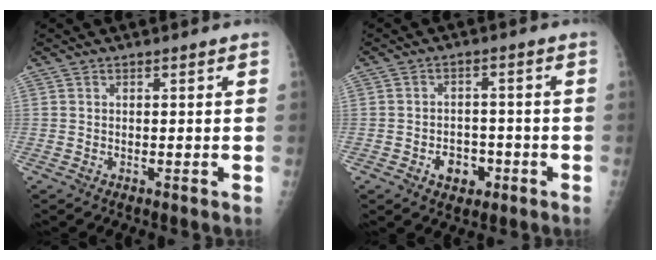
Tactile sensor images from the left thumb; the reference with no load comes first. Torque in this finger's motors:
{"motor_torque": [-0.38, 0.39, -0.04, -0.07, 0.00]}